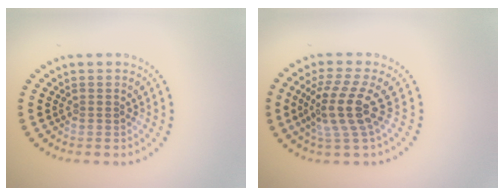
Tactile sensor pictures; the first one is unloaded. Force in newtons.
{"total": 4.2, "press": 3.1, "slide": 2.8}